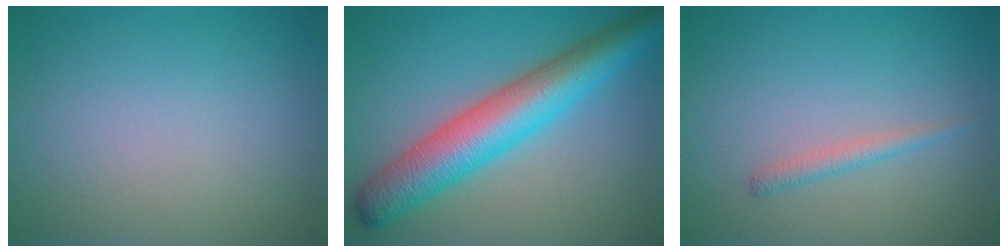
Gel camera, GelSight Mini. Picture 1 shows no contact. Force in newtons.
{"total": 8.1, "press": 8.1, "slide": 0.1}
{"total": 1.2, "press": 1.2, "slide": 0.1}